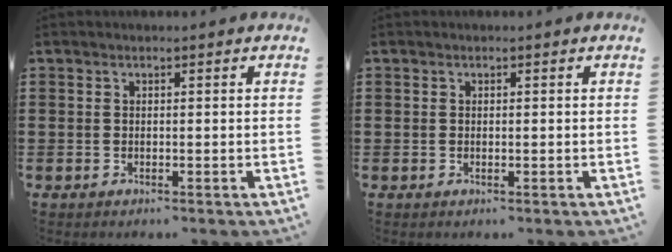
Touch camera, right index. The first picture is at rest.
{"total": 0.0}